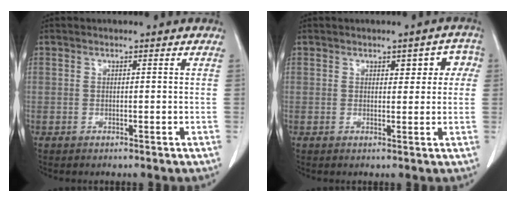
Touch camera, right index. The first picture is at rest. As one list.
[{"total": 4.1, "force": [1.3, 2.1, 3.3], "torque": [-0.025, 0.019, 0.015]}]